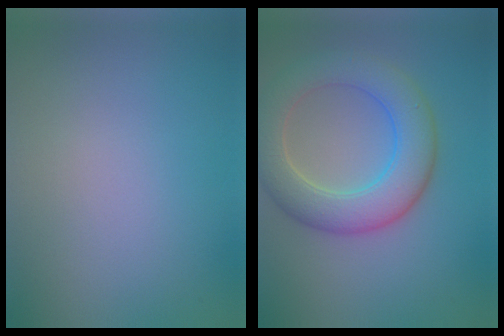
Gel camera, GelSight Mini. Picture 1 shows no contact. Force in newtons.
{"total": 6.5, "press": 6.5, "slide": 0.7}